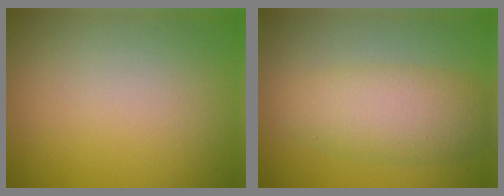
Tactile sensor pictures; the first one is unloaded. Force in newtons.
{"total": 4.8, "press": 4.8, "slide": 0.2}